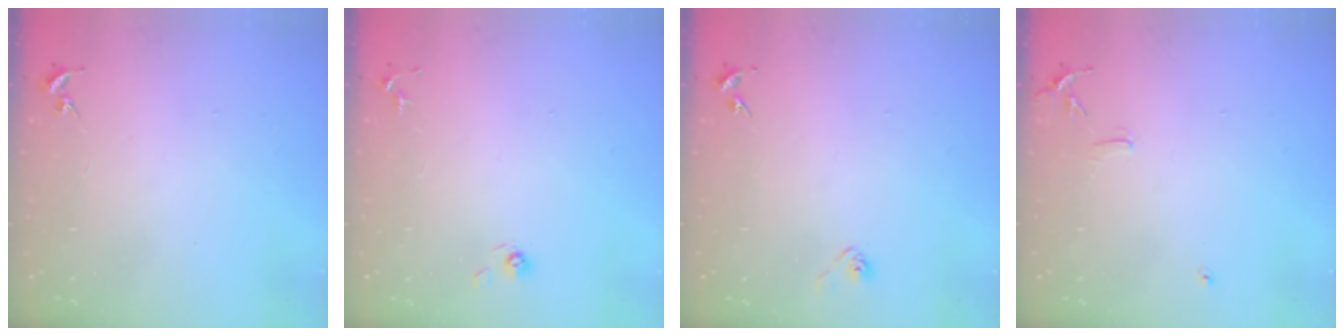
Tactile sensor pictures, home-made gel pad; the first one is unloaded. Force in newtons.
{"total": 4.7, "press": 4.4, "slide": 1.5}
{"total": 2.9, "press": 2.8, "slide": 0.8}
{"total": 6.2, "press": 6.1, "slide": 0.7}